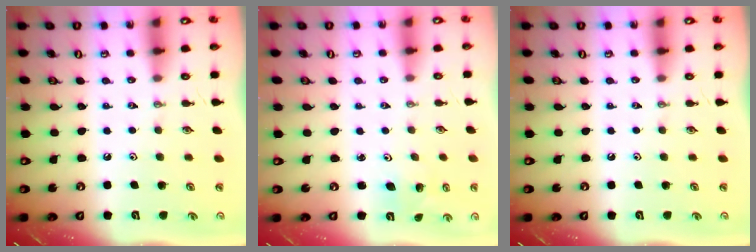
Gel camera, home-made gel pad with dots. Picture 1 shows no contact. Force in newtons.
{"total": 2.5, "press": 2.5, "slide": 0.1}
{"total": 0.0}